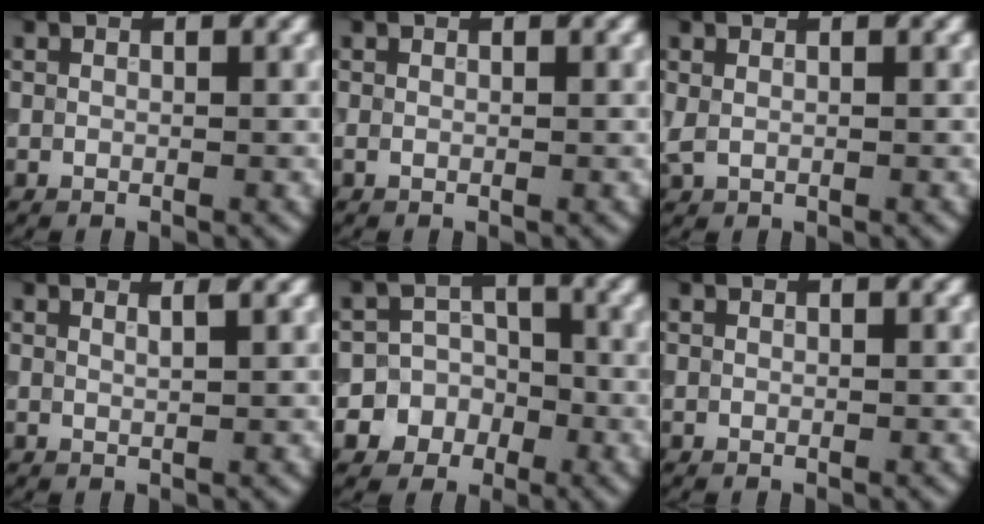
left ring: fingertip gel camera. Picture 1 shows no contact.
{"total": 0.0}
{"total": 0.8, "force": [0.3, 0.5, 0.6], "torque": [-0.016, 0.001, 0.007]}
{"total": 1.4, "force": [0.8, 0.5, 1.0], "torque": [-0.005, 0.003, 0.003]}
{"total": 5.9, "force": [-2.6, 5.3, 0.6], "torque": [0.022, 0.004, -0.059]}
{"total": 0.0}